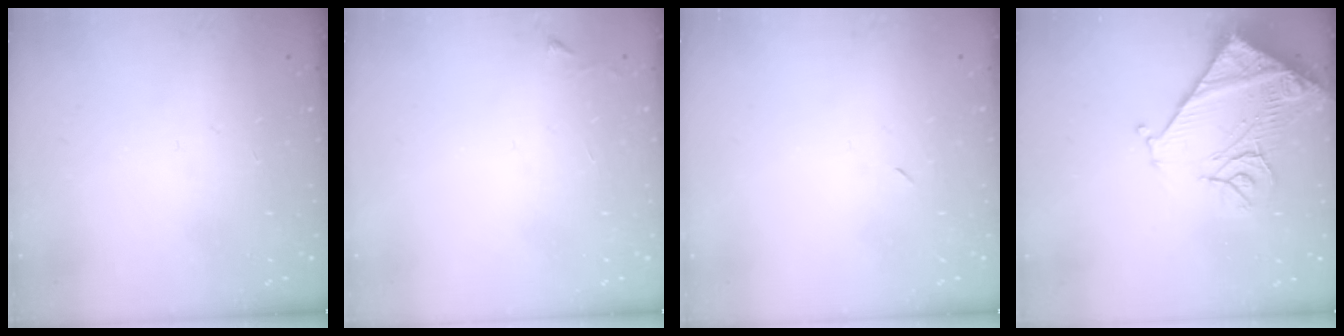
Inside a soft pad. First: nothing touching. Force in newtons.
{"total": 2.3, "press": 2.3, "slide": 0.4}
{"total": 2.3, "press": 2.0, "slide": 1.2}
{"total": 15.3, "press": 15.2, "slide": 1.8}